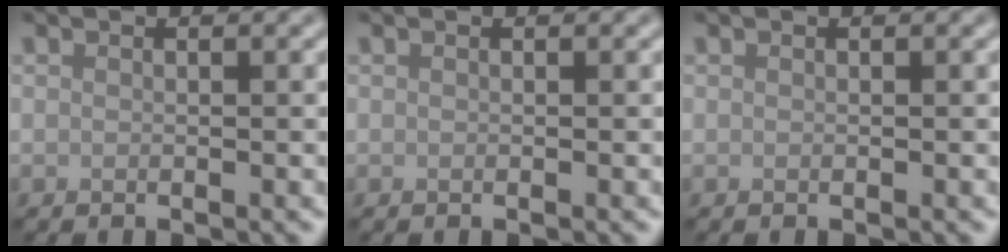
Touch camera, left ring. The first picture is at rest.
{"total": 0.0}
{"total": 0.0}